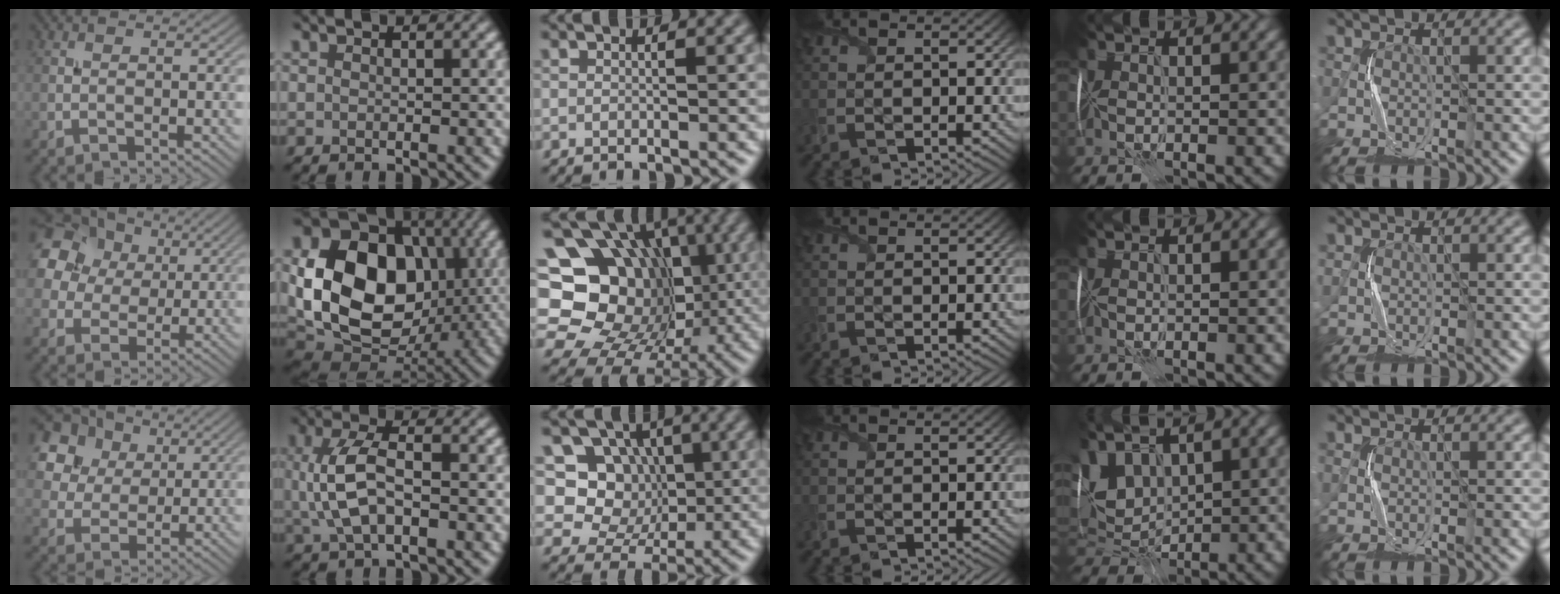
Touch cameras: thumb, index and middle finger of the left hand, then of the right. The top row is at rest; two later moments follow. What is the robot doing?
{"motion": "fold", "object": "shipping label"}